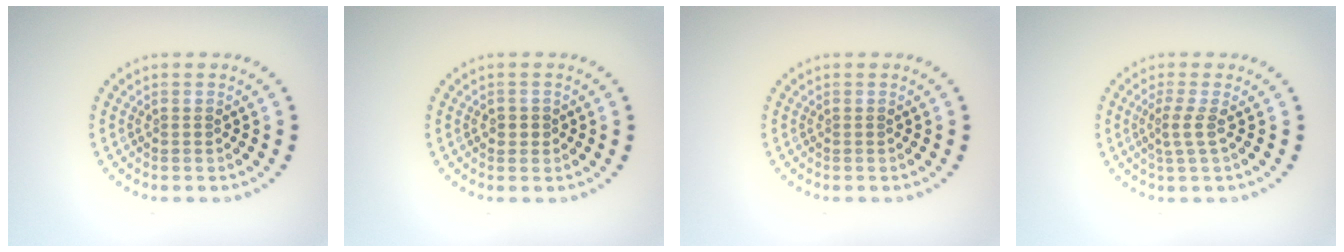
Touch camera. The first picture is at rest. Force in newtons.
{"total": 1.2, "press": 1.2, "slide": 0.3}
{"total": 0.0}
{"total": 1.7, "press": 1.1, "slide": 1.3}